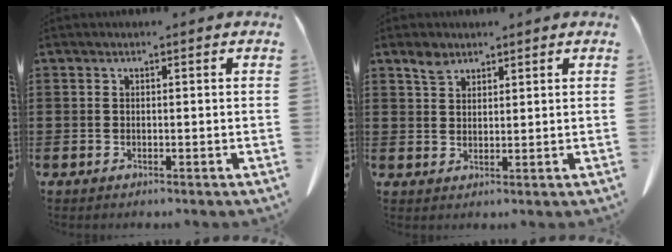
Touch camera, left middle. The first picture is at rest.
{"total": 2.8, "force": [2.1, 1.5, 1.2], "torque": [-0.029, 0.005, 0.040]}